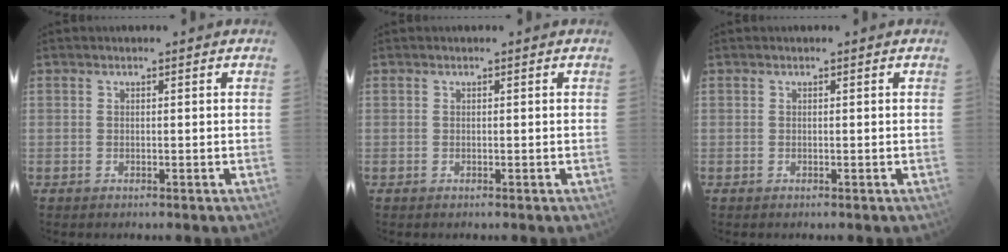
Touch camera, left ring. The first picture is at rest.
{"total": 0.0}
{"total": 0.0}